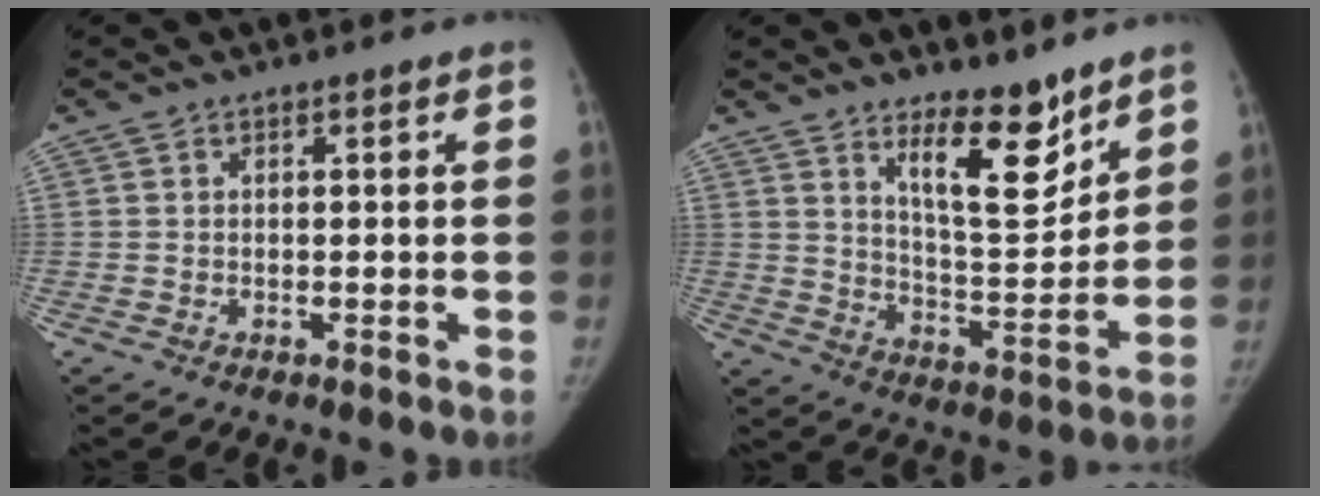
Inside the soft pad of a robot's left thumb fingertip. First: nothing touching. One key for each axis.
{"total": 12.3, "fx": 8.5, "fy": 4.2, "fz": 7.8, "tx": -0.091, "ty": -0.080, "tz": 0.149}